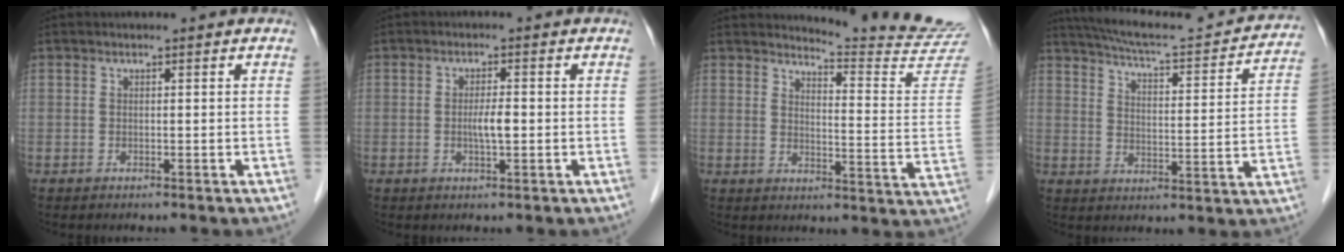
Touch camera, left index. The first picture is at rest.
{"total": 2.6, "force": [-0.4, 0.4, 2.5], "torque": [-0.051, 0.000, -0.008]}
{"total": 14.5, "force": [14.4, -1.8, 1.0], "torque": [-0.012, -0.127, 0.158]}
{"total": 20.9, "force": [19.3, 2.1, 7.7], "torque": [-0.122, -0.012, 0.253]}